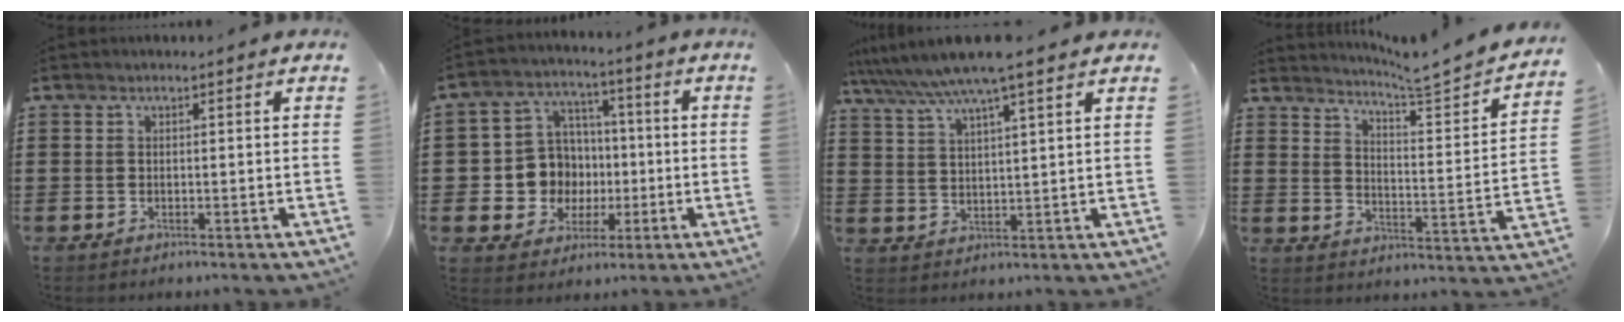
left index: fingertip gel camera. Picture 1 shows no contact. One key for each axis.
{"total": 9.2, "fx": 0.3, "fy": 9.0, "fz": 2.2, "tx": -0.079, "ty": 0.009, "tz": 0.019}
{"total": 7.4, "fx": 6.1, "fy": -0.2, "fz": 4.2, "tx": -0.099, "ty": -0.025, "tz": 0.105}
{"total": 4.6, "fx": 4.2, "fy": -0.8, "fz": 1.9, "tx": -0.043, "ty": -0.045, "tz": 0.057}